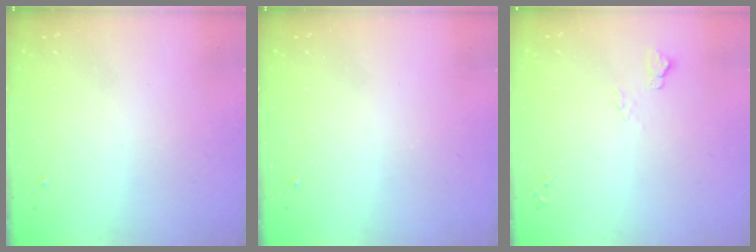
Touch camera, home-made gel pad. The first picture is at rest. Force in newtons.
{"total": 0.0}
{"total": 5.8, "press": 5.8, "slide": 0.8}